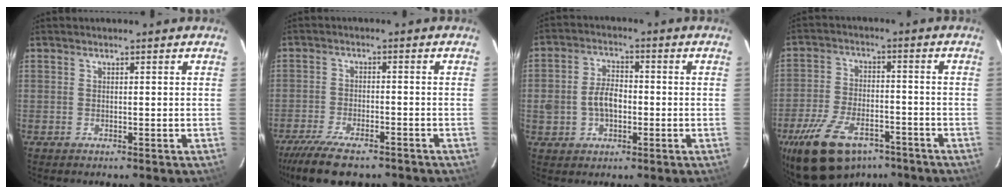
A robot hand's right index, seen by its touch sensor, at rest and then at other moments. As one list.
[{"total": 11.7, "force": [-9.4, 3.5, 6.2], "torque": [-0.147, -0.032, -0.160]}, {"total": 8.2, "force": [-1.5, 5.5, 6.0], "torque": [-0.123, 0.016, -0.020]}, {"total": 16.9, "force": [-11.2, 8.6, 9.3], "torque": [-0.203, -0.016, -0.186]}]